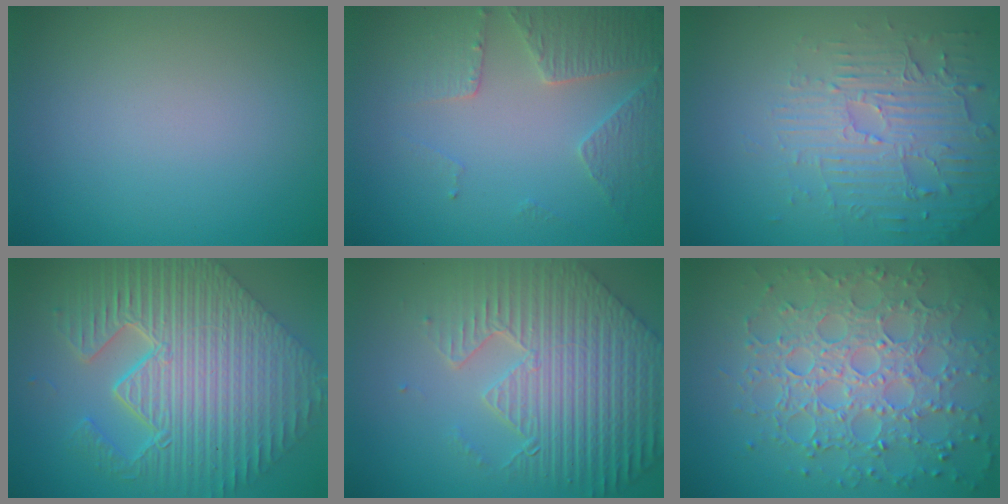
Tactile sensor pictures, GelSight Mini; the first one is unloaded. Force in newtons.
{"total": 3.6, "press": 3.2, "slide": 1.5}
{"total": 4.5, "press": 3.7, "slide": 2.6}
{"total": 11.3, "press": 7.9, "slide": 8.1}
{"total": 9.3, "press": 6.5, "slide": 6.6}
{"total": 8.2, "press": 5.9, "slide": 5.7}